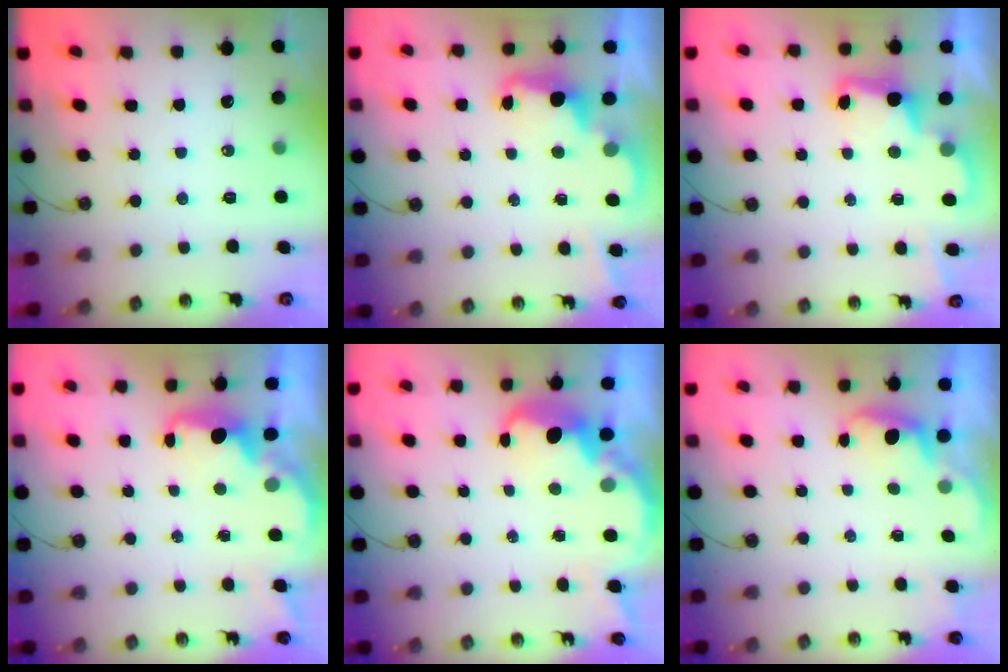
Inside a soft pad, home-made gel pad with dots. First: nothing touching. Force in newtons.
{"total": 2.4, "press": 2.3, "slide": 0.5}
{"total": 3.2, "press": 3.1, "slide": 0.6}
{"total": 2.3, "press": 2.1, "slide": 0.9}
{"total": 5.5, "press": 5.5, "slide": 0.5}
{"total": 1.0, "press": 0.7, "slide": 0.7}